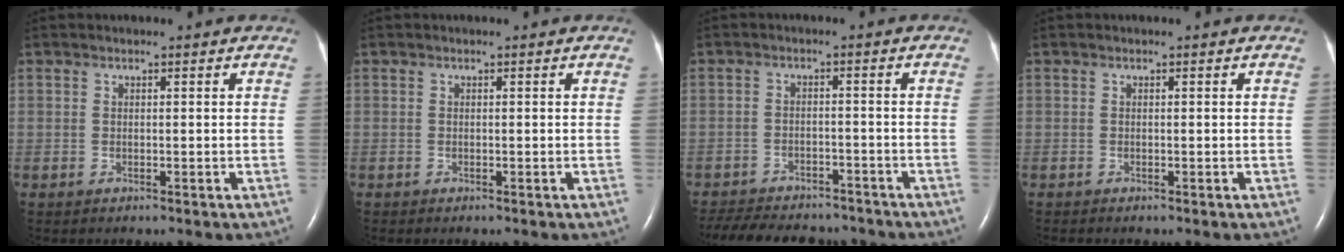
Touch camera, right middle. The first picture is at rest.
{"total": 0.0}
{"total": 15.3, "force": [-13.5, 4.8, 5.3], "torque": [-0.127, -0.007, -0.184]}
{"total": 0.0}